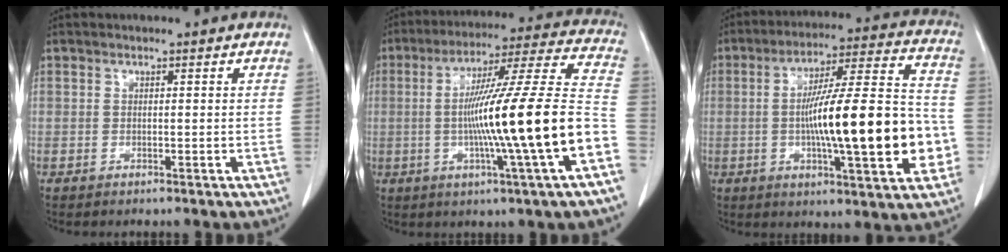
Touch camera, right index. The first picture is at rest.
{"total": 21.7, "force": [-4.6, -1.1, 21.1], "torque": [-0.310, 0.003, -0.084]}
{"total": 21.5, "force": [-3.3, 2.9, 21.0], "torque": [-0.299, 0.019, -0.046]}